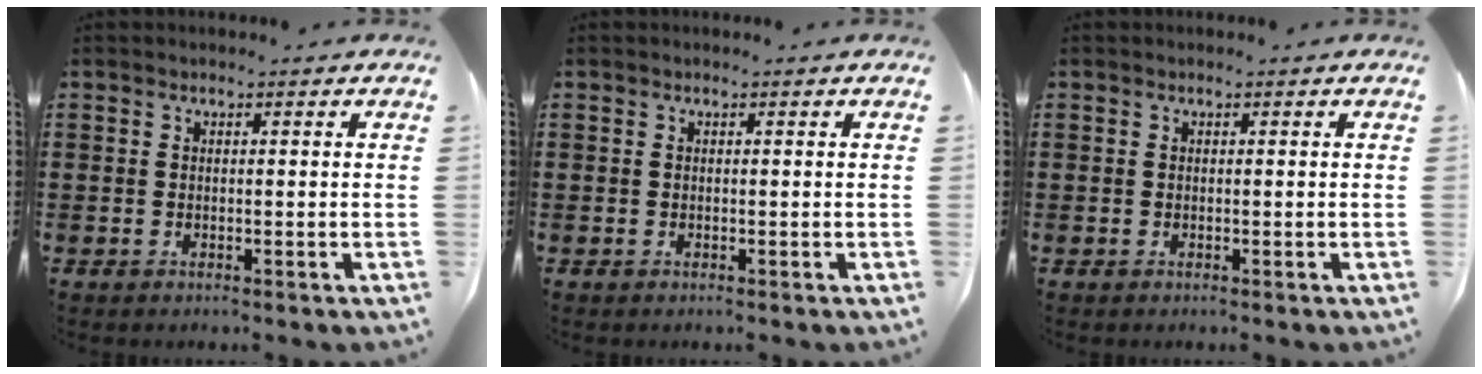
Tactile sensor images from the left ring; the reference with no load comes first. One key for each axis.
{"total": 0.0}
{"total": 0.0}